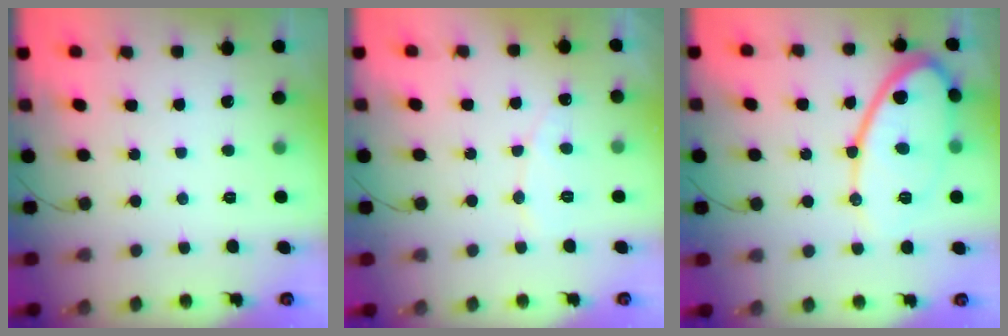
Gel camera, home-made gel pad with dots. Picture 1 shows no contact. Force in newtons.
{"total": 4.9, "press": 4.9, "slide": 0.4}
{"total": 15.5, "press": 15.4, "slide": 1.0}